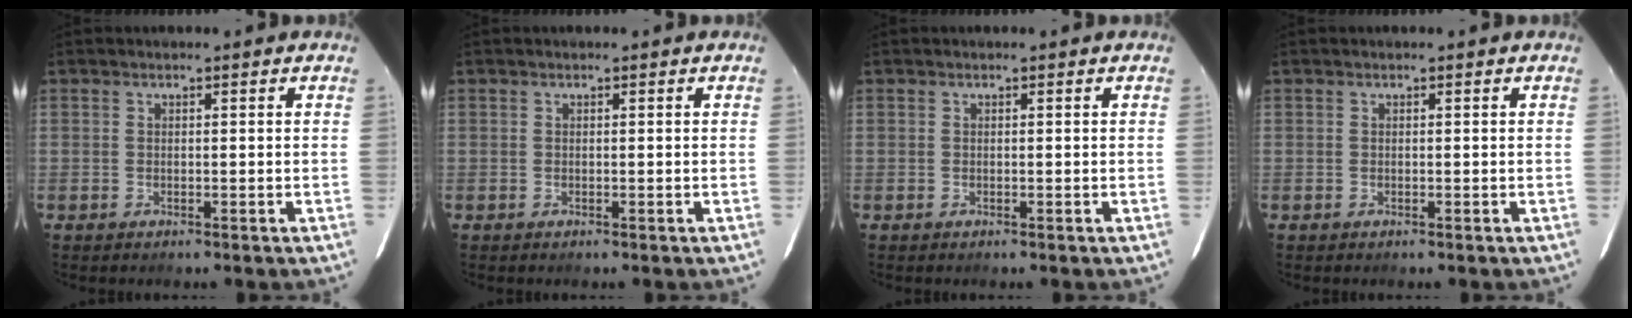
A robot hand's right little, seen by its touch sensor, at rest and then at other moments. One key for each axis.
{"total": 0.0}
{"total": 0.0}
{"total": 0.0}